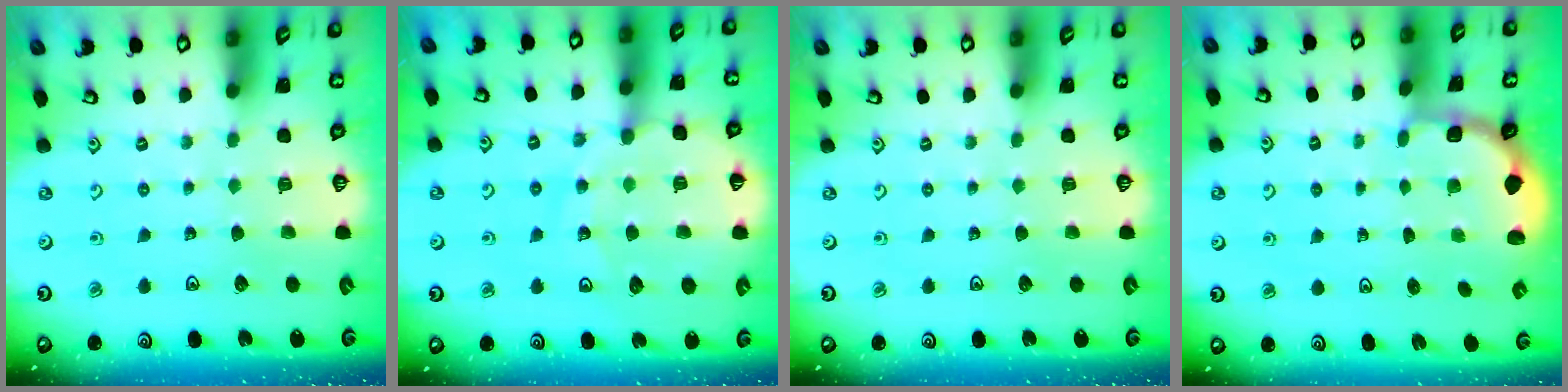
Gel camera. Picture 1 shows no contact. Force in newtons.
{"total": 14.2, "press": 13.8, "slide": 3.4}
{"total": 0.0}
{"total": 1.8, "press": 1.6, "slide": 0.7}